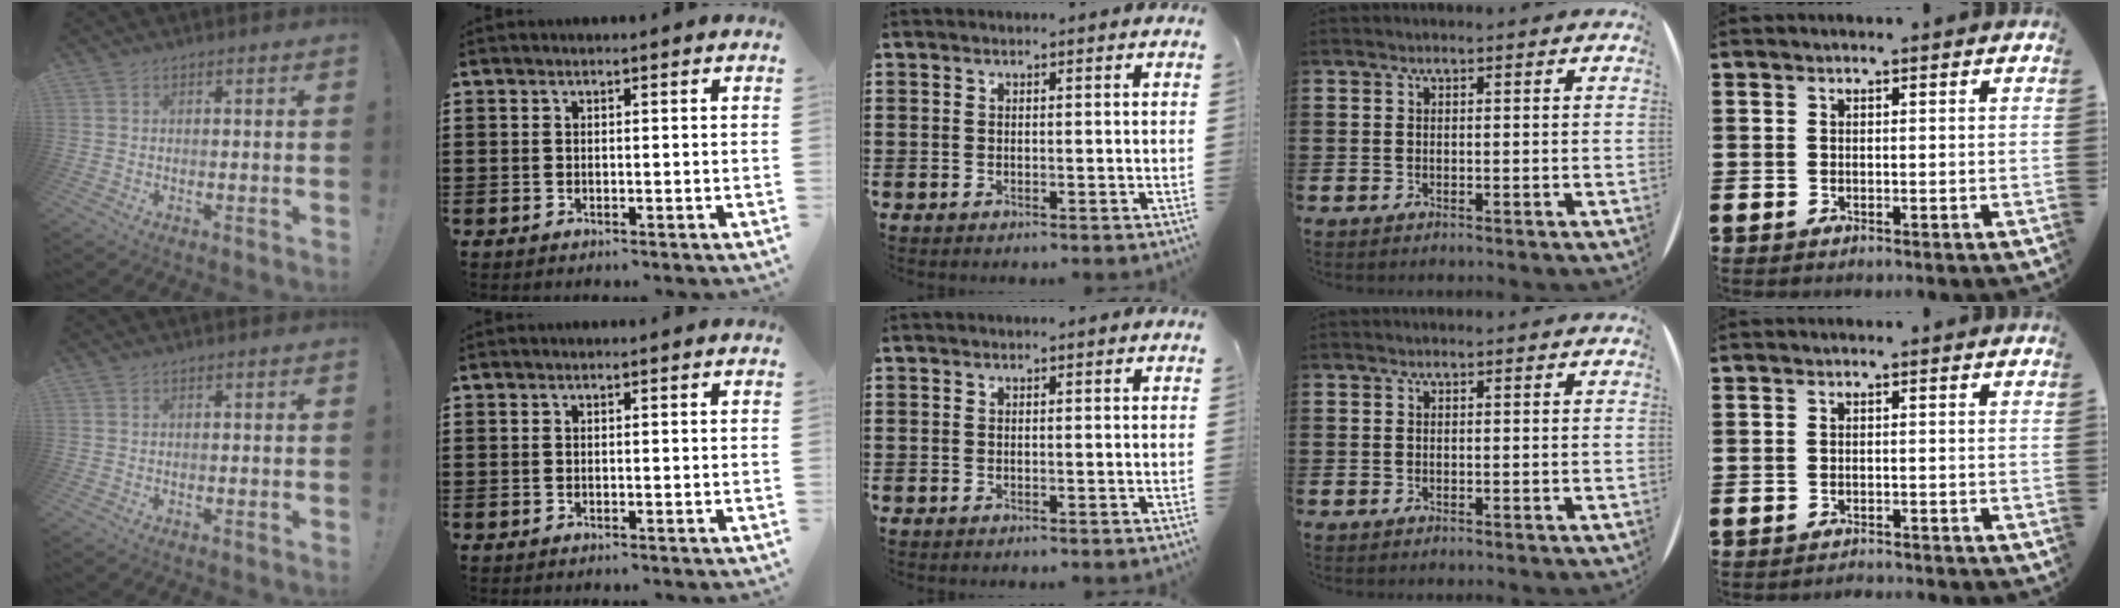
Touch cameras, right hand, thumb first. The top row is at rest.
{"little": {"total": 1.0, "force": [-1.0, -0.1, -0.1], "torque": [-0.001, 0.002, -0.021]}}